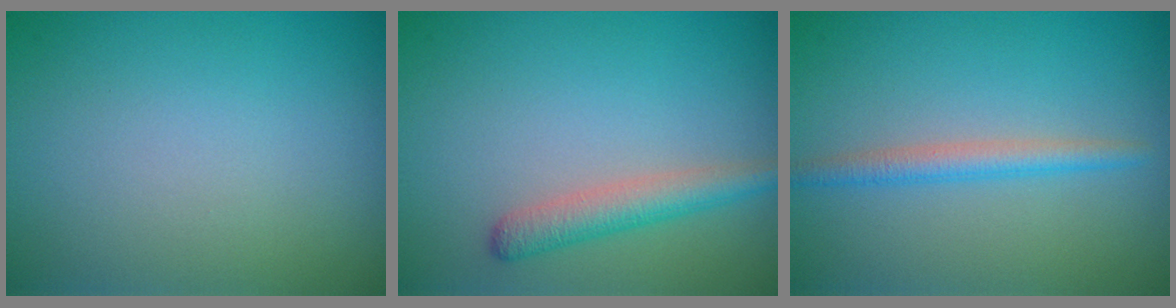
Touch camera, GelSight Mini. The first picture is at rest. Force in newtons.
{"total": 2.8, "press": 2.8, "slide": 0.2}
{"total": 2.1, "press": 2.1, "slide": 0.1}